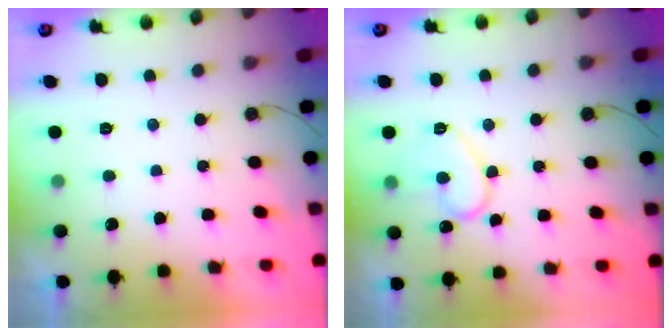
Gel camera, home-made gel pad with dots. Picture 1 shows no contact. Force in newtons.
{"total": 11.4, "press": 11.4, "slide": 0.9}